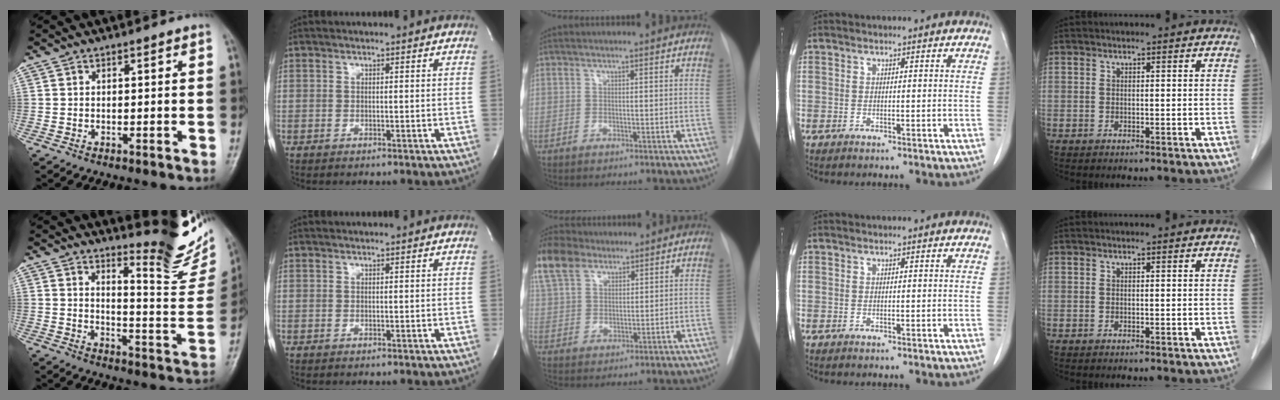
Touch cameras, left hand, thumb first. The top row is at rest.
{"thumb": {"total": 13.9, "force": [12.4, 2.1, 6.1], "torque": [-0.056, -0.136, 0.154]}, "middle": {"total": 10.5, "force": [7.2, 5.7, 5.0], "torque": [-0.121, 0.026, 0.143]}}